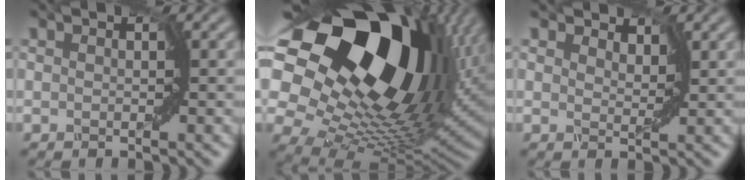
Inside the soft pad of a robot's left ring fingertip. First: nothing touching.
{"total": 20.1, "force": [6.8, 12.5, 14.2], "torque": [-0.285, 0.004, 0.138]}
{"total": 2.6, "force": [2.2, 1.2, 0.9], "torque": [-0.025, 0.003, 0.020]}